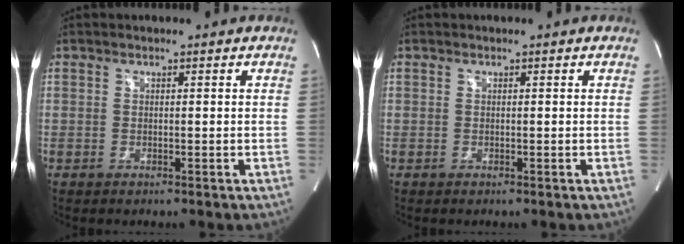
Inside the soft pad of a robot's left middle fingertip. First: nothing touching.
{"total": 0.0}